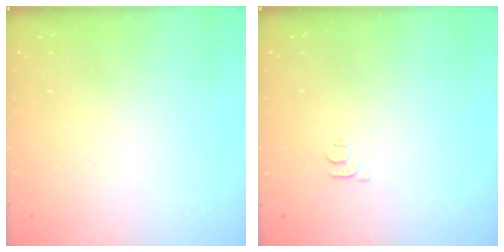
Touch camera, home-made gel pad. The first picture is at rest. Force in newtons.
{"total": 3.7, "press": 3.6, "slide": 0.5}